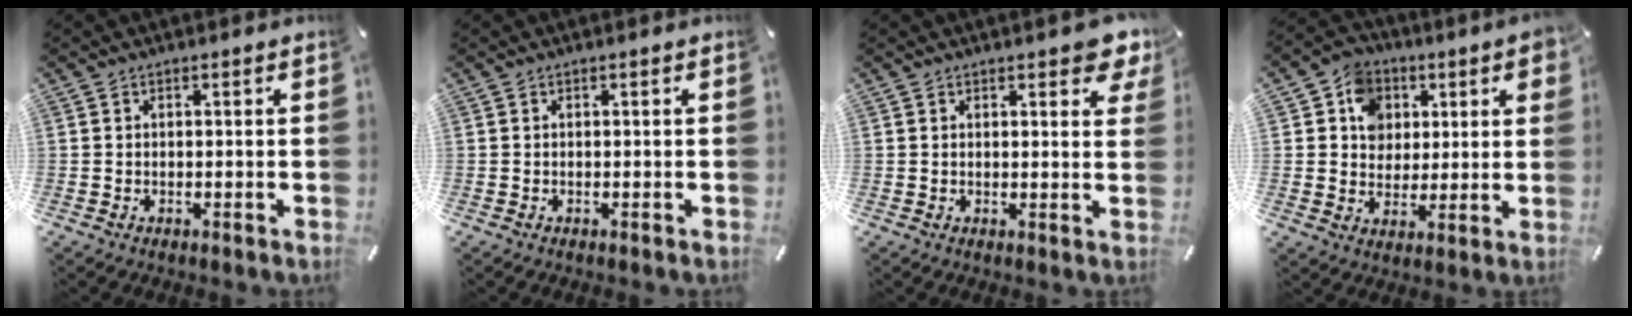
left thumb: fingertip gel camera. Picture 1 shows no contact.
{"total": 0.0}
{"total": 5.1, "force": [3.6, 2.0, 3.1], "torque": [-0.037, -0.019, 0.059]}
{"total": 9.6, "force": [3.0, 8.5, 3.3], "torque": [-0.052, -0.007, 0.056]}